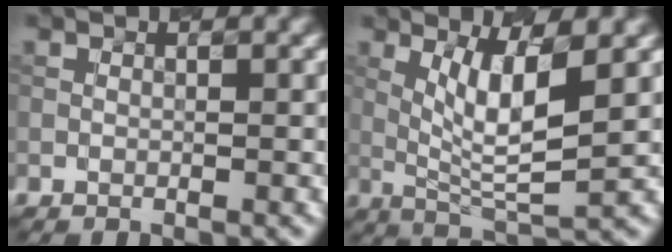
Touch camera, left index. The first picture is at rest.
{"total": 5.9, "force": [1.4, 1.2, 5.6], "torque": [-0.106, -0.011, 0.034]}